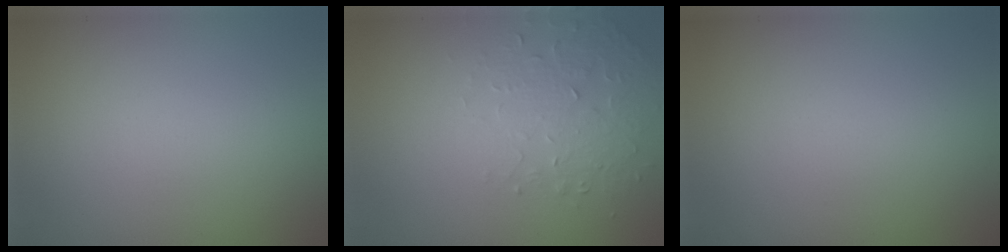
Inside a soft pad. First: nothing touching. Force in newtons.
{"total": 1.9, "press": 1.5, "slide": 1.1}
{"total": 0.0}